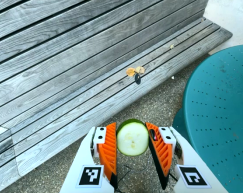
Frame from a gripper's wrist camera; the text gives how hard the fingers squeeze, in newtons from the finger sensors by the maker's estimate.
{"total": 9.1, "left": 9.3, "right": 8.9}